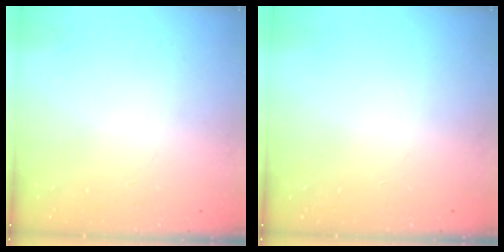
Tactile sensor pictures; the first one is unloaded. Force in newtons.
{"total": 0.0}